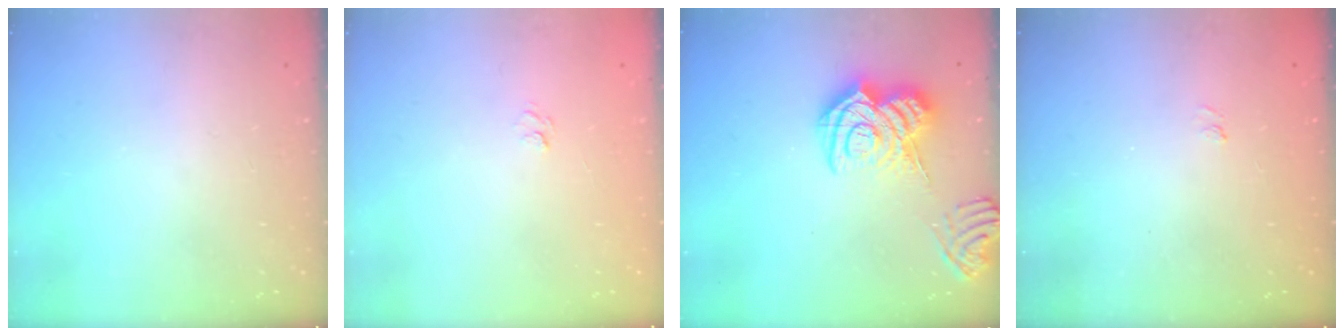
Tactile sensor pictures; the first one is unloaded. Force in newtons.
{"total": 5.4, "press": 5.3, "slide": 0.9}
{"total": 15.8, "press": 15.7, "slide": 1.6}
{"total": 1.0, "press": 0.2, "slide": 1.0}